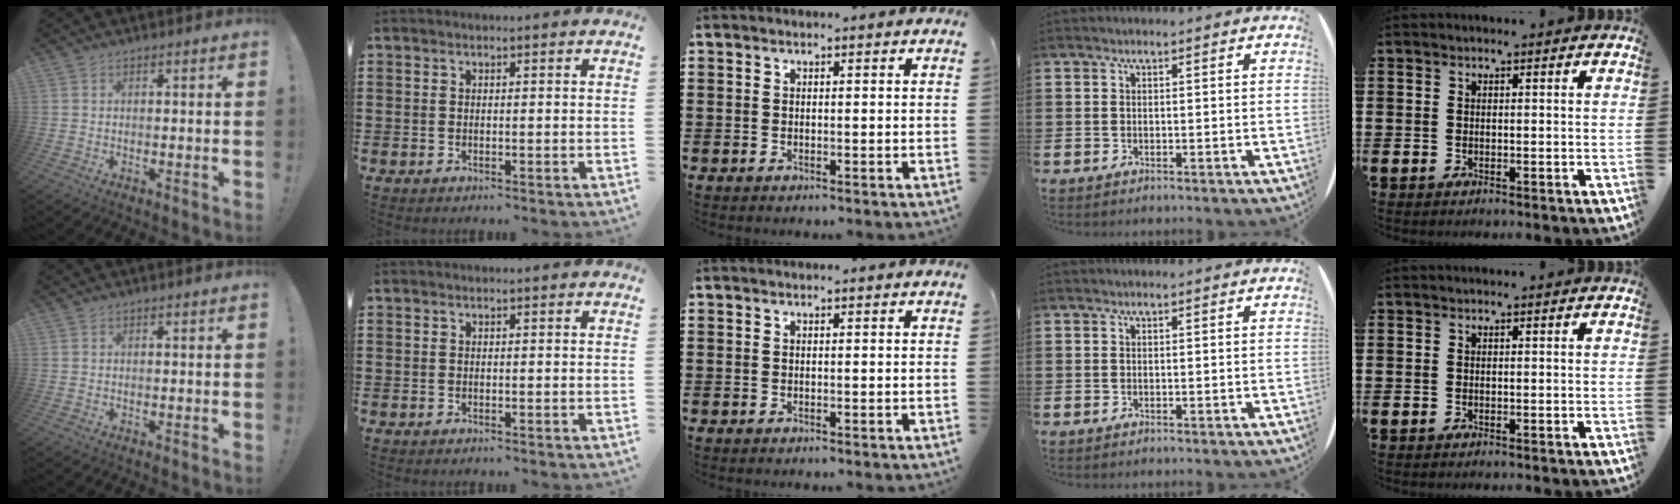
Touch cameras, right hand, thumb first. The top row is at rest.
{}